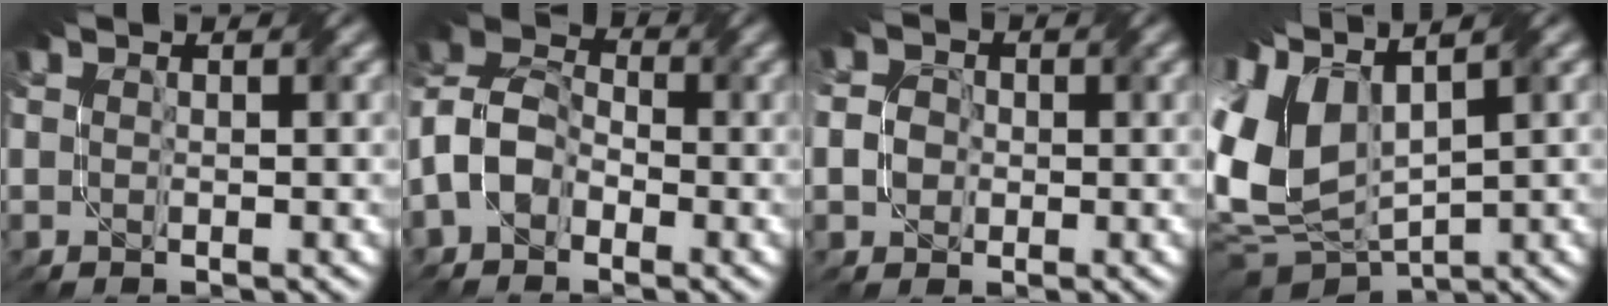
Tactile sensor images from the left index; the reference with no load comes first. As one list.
[{"total": 5.3, "force": [-2.2, 3.7, 3.1], "torque": [-0.063, 0.013, -0.059]}, {"total": 2.2, "force": [-0.7, 1.9, 0.9], "torque": [-0.014, 0.001, -0.020]}, {"total": 12.5, "force": [2.8, 7.1, 9.9], "torque": [-0.249, 0.007, 0.060]}]